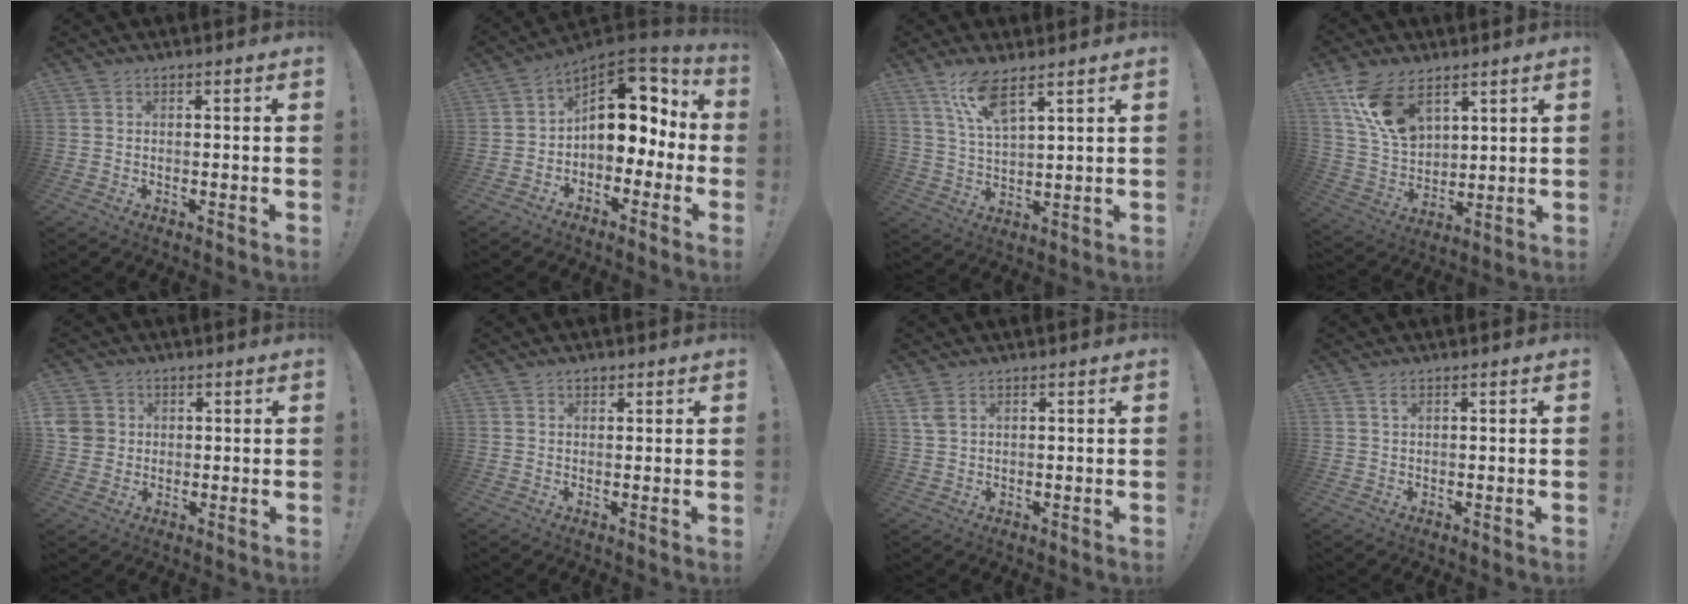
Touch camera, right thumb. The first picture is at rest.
{"total": 13.9, "force": [2.8, 9.3, 9.9], "torque": [-0.135, -0.021, 0.051]}
{"total": 9.4, "force": [6.4, 2.1, 6.5], "torque": [-0.139, -0.018, 0.117]}
{"total": 14.4, "force": [8.6, 8.2, 8.1], "torque": [-0.157, -0.037, 0.168]}
{"total": 5.4, "force": [0.8, 5.0, 1.7], "torque": [-0.047, 0.003, 0.017]}
{"total": 1.1, "force": [0.7, 0.7, 0.4], "torque": [0.000, -0.002, 0.012]}
{"total": 2.9, "force": [1.6, 1.5, 2.0], "torque": [-0.037, -0.002, 0.029]}
{"total": 1.2, "force": [0.5, 0.3, 1.1], "torque": [-0.022, 0.002, 0.009]}